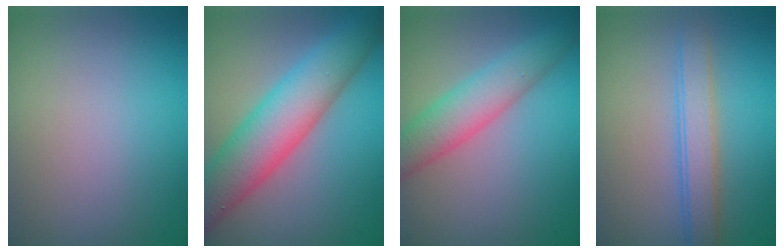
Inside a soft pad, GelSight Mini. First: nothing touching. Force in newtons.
{"total": 8.4, "press": 8.4, "slide": 0.3}
{"total": 4.9, "press": 4.9, "slide": 0.1}
{"total": 3.2, "press": 3.2, "slide": 0.4}